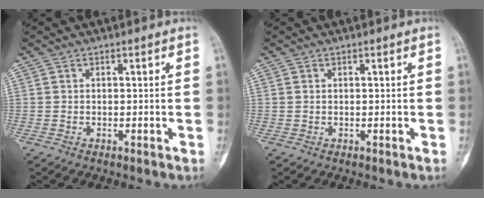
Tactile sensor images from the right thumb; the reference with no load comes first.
{"total": 0.0}